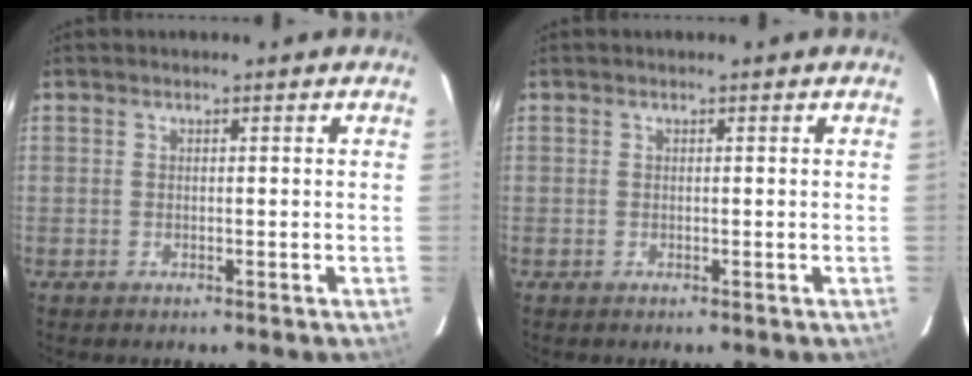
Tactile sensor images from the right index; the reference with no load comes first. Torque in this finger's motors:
{"motor_torque": [0.00, 0.00, 0.00, 0.00]}